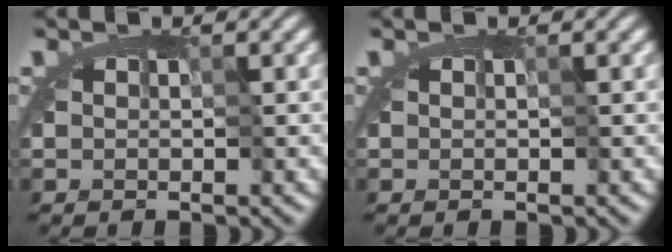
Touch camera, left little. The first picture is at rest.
{"total": 0.0}